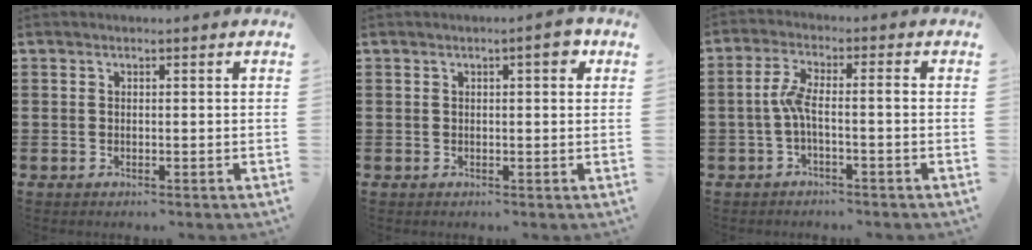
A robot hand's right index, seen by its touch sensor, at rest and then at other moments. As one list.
[{"total": 2.8, "force": [1.0, 0.7, 2.5], "torque": [-0.036, 0.002, 0.011]}, {"total": 4.5, "force": [-1.0, 0.7, 4.4], "torque": [-0.096, -0.001, -0.026]}]